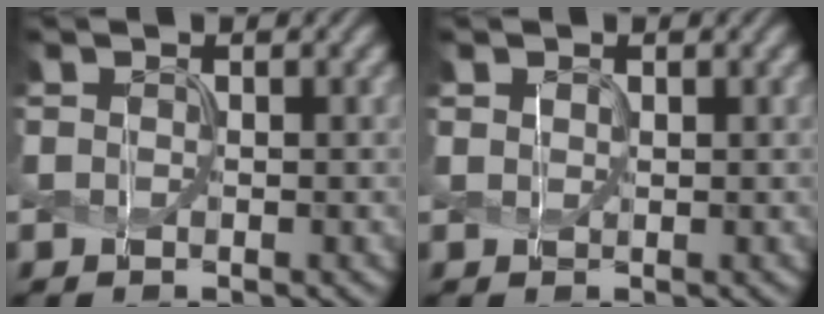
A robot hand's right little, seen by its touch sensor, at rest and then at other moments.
{"total": 0.6, "force": [0.4, 0.4, 0.2], "torque": [-0.005, -0.004, 0.010]}